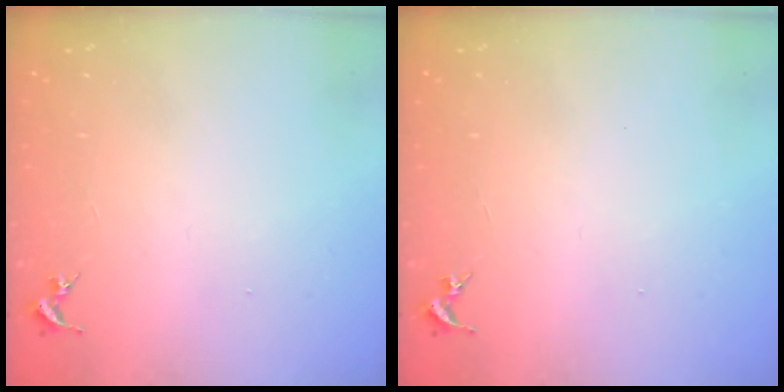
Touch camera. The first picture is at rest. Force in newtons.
{"total": 0.0}